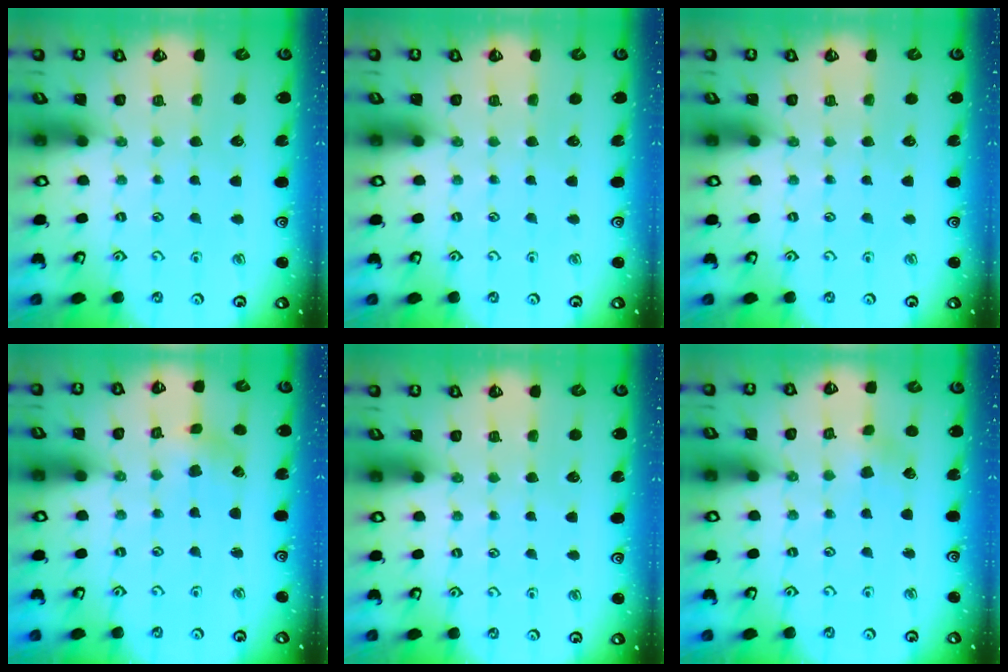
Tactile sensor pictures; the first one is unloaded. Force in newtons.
{"total": 0.0}
{"total": 0.0}
{"total": 1.7, "press": 1.7, "slide": 0.3}
{"total": 0.0}
{"total": 2.7, "press": 2.6, "slide": 0.5}